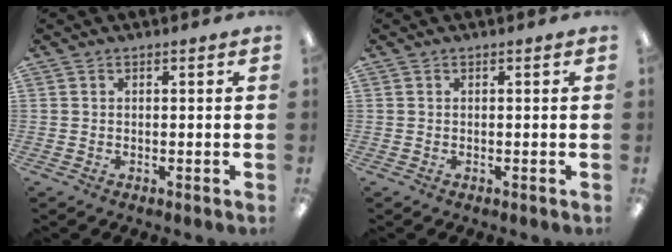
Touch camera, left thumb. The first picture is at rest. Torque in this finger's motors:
{"motor_torque": [-0.01, 0.01, 0.00, 0.03, 0.00]}